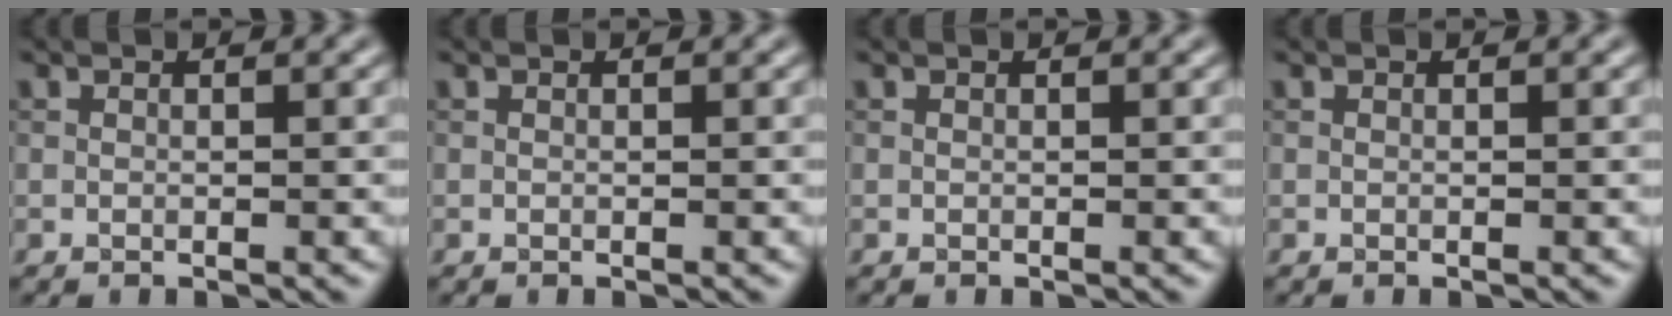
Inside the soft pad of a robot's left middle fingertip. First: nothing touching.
{"total": 0.0}
{"total": 0.0}
{"total": 0.0}